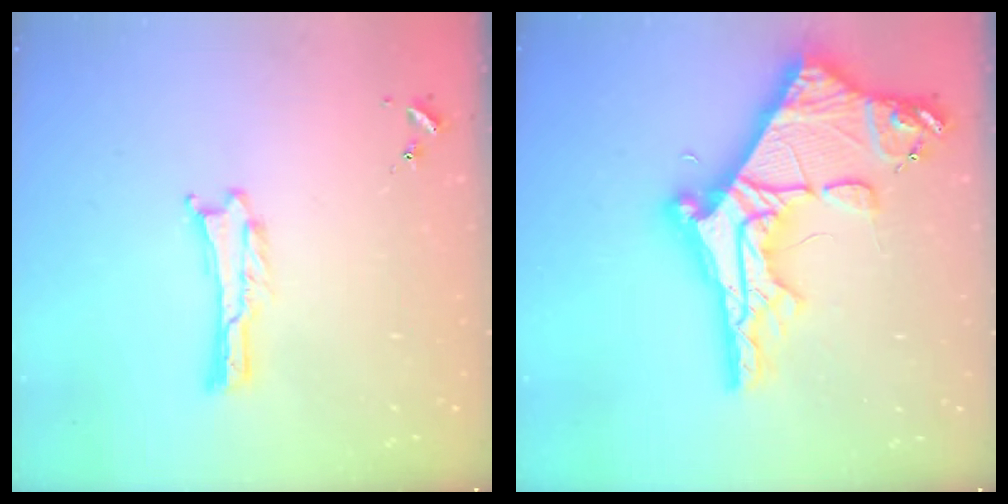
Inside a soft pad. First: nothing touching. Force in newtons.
{"total": 12.9, "press": 12.9, "slide": 1.3}